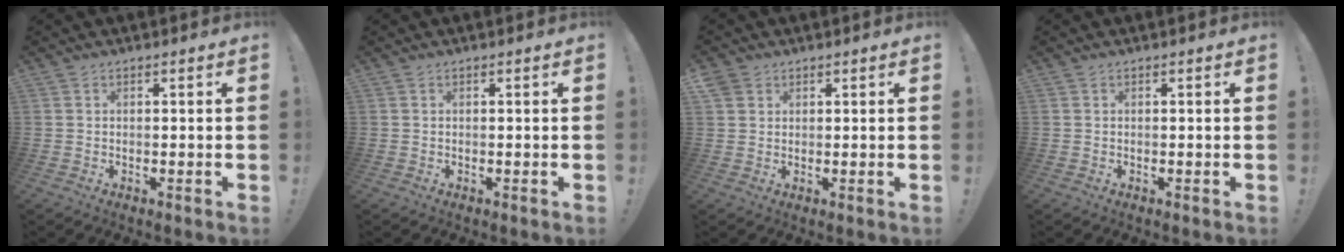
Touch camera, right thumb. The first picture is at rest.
{"total": 0.0}
{"total": 3.0, "force": [2.0, 2.1, 0.7], "torque": [-0.016, -0.005, 0.038]}
{"total": 0.0}